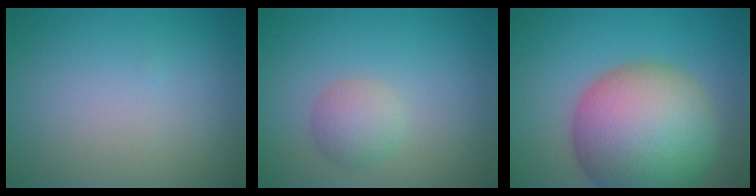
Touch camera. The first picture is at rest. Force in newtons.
{"total": 2.3, "press": 2.3, "slide": 0.0}
{"total": 13.9, "press": 13.9, "slide": 0.9}